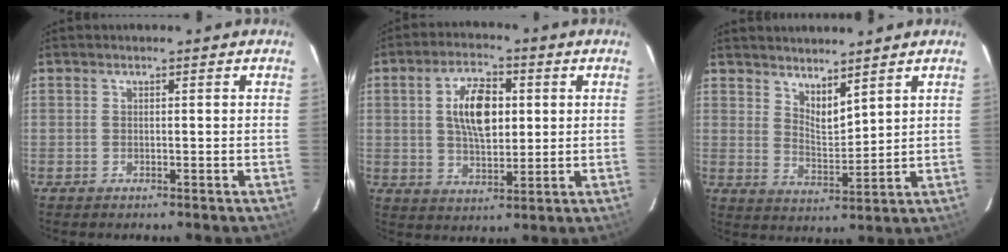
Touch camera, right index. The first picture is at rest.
{"total": 10.2, "force": [1.9, 5.1, 8.6], "torque": [-0.154, 0.014, 0.037]}
{"total": 5.7, "force": [4.7, 1.6, 2.9], "torque": [-0.043, -0.010, 0.082]}